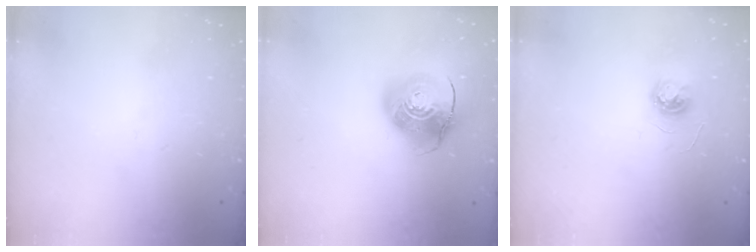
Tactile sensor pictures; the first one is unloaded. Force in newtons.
{"total": 10.8, "press": 10.6, "slide": 1.7}
{"total": 3.7, "press": 3.7, "slide": 0.3}